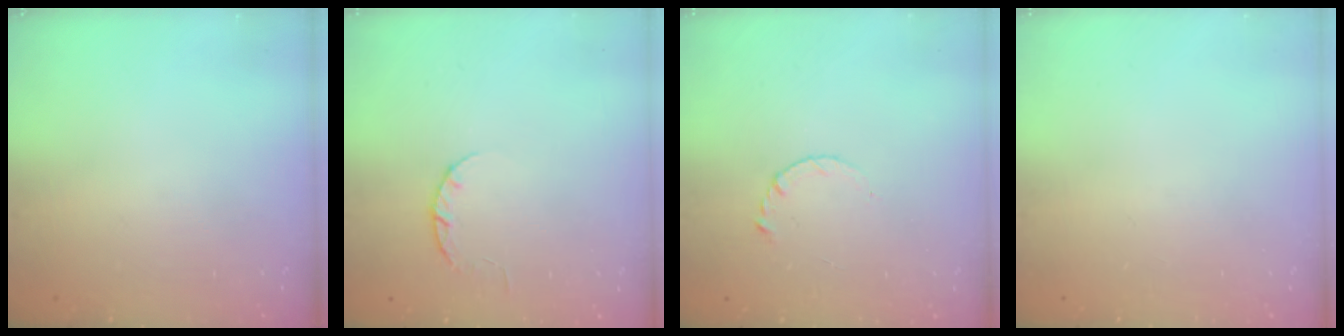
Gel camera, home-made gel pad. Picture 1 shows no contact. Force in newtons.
{"total": 3.3, "press": 3.3, "slide": 0.5}
{"total": 3.9, "press": 3.9, "slide": 0.5}
{"total": 0.0}